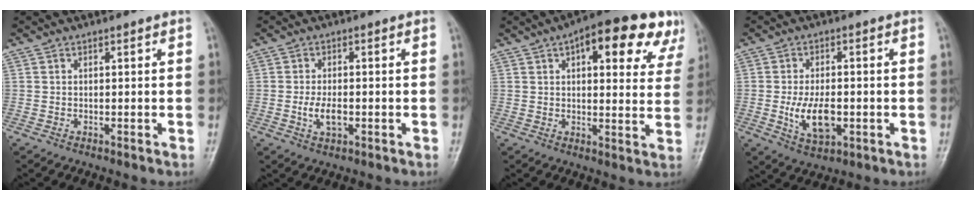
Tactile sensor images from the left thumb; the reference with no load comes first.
{"total": 4.2, "force": [-1.0, 2.2, 3.5], "torque": [-0.066, 0.002, -0.020]}
{"total": 17.8, "force": [8.9, 7.3, 13.5], "torque": [-0.139, -0.007, 0.106]}
{"total": 8.4, "force": [-1.7, 4.5, 6.8], "torque": [-0.117, 0.001, -0.022]}